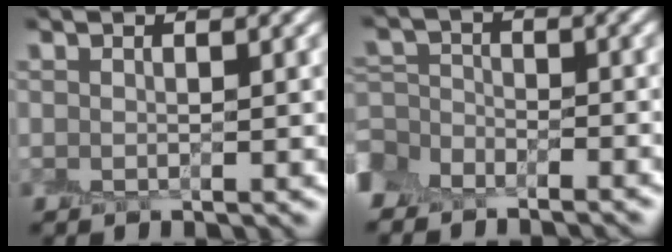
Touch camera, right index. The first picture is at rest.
{"total": 4.6, "force": [-3.9, 2.2, 1.2], "torque": [-0.019, 0.002, -0.071]}